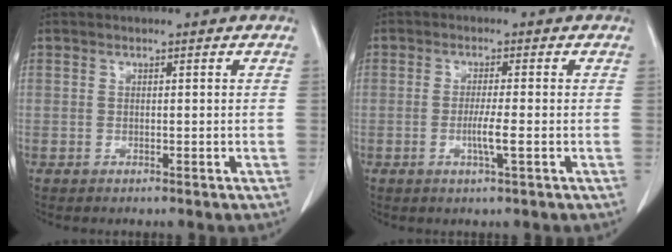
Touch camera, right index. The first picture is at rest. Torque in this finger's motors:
{"motor_torque": [0.82, -0.38, 0.39, 0.08]}